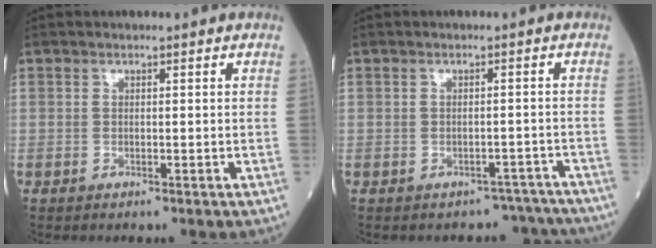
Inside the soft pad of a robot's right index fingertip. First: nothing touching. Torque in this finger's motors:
{"motor_torque": [0.29, -0.19, -0.03, -0.01]}